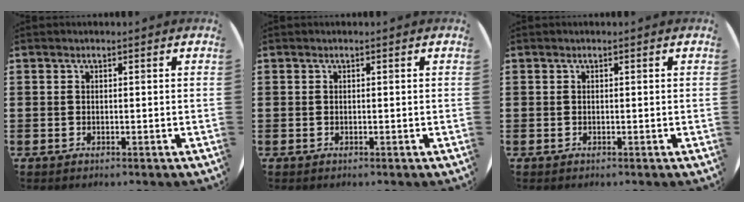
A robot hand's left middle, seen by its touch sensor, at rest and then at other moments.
{"total": 0.0}
{"total": 0.0}